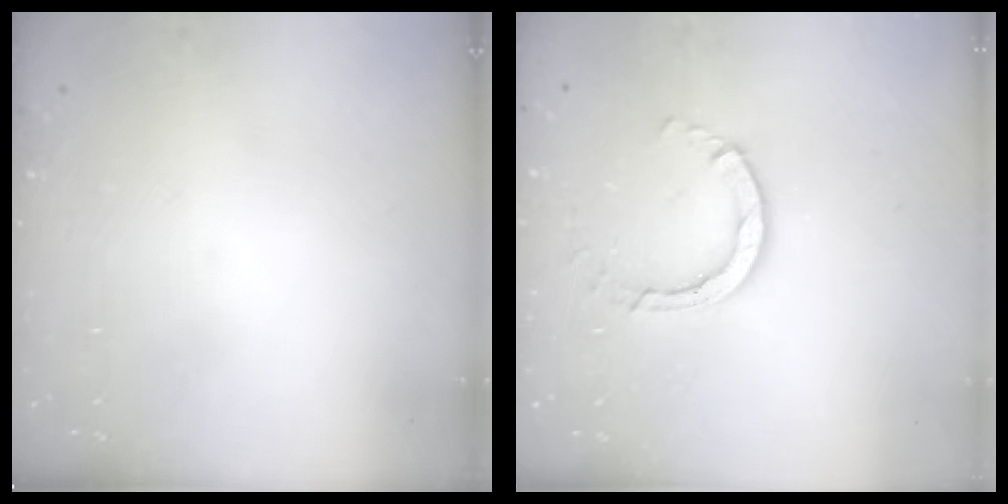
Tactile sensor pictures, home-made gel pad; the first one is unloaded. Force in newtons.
{"total": 4.7, "press": 4.7, "slide": 0.3}